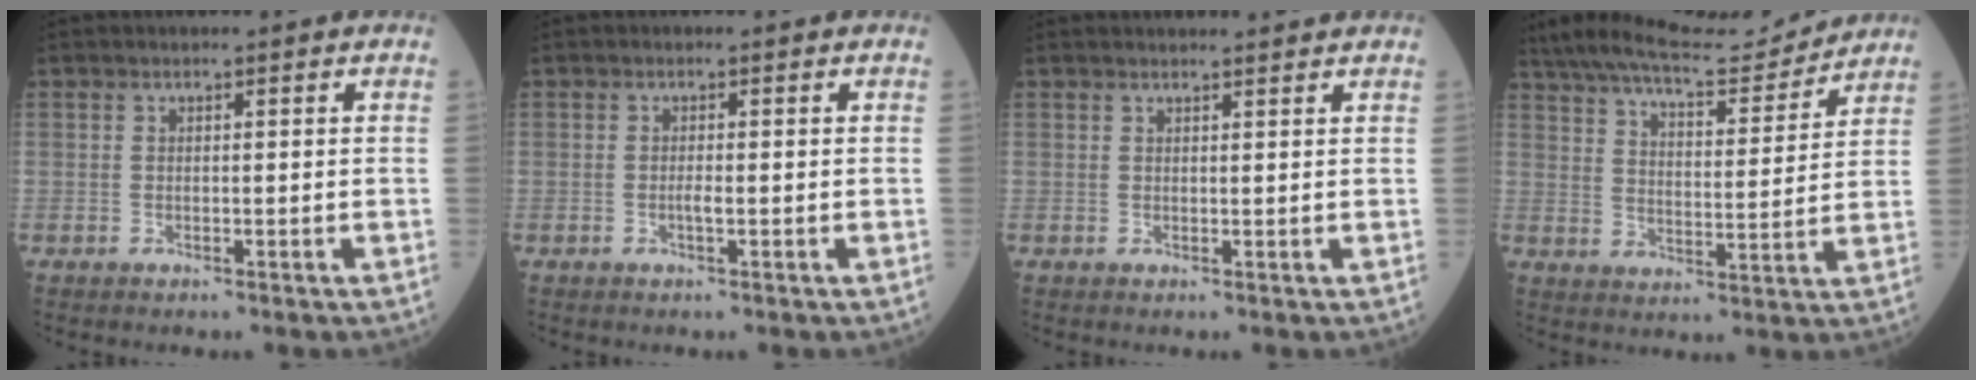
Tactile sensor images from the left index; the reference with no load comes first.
{"total": 0.9, "force": [-0.3, 0.0, 0.8], "torque": [-0.019, -0.001, -0.004]}
{"total": 4.6, "force": [4.4, 0.1, 1.3], "torque": [-0.016, 0.016, 0.048]}
{"total": 15.7, "force": [14.7, 1.5, 5.4], "torque": [-0.097, 0.008, 0.225]}